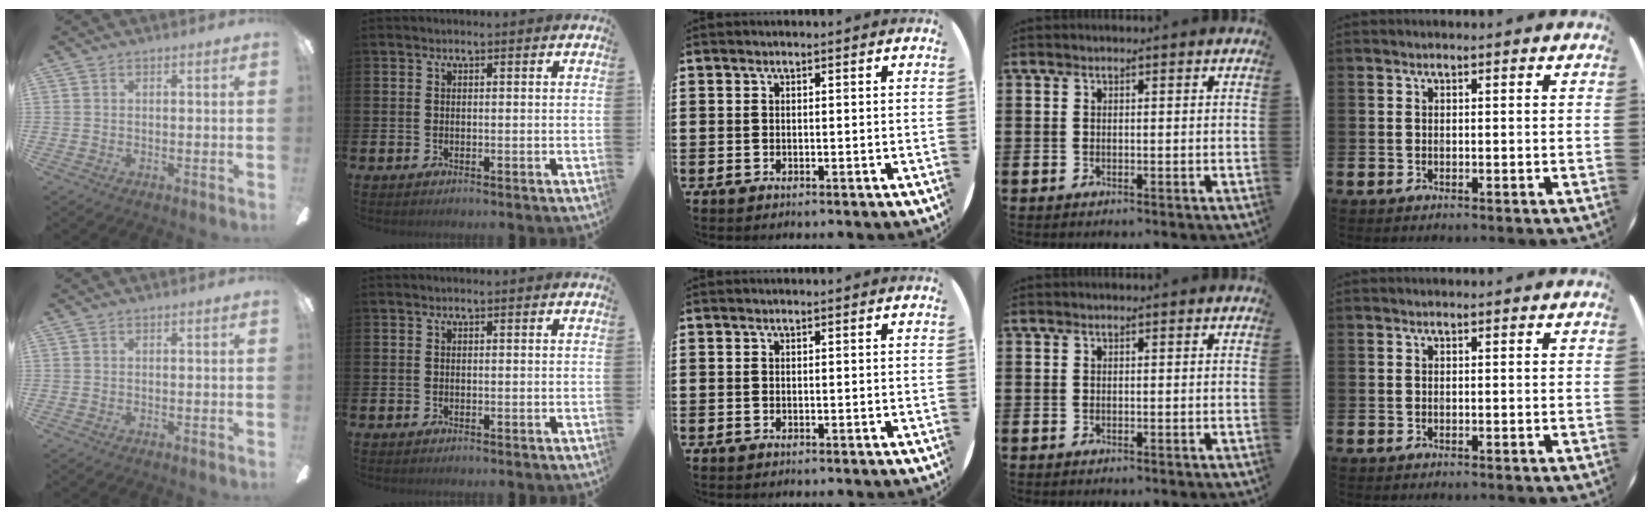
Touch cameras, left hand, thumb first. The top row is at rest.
{}